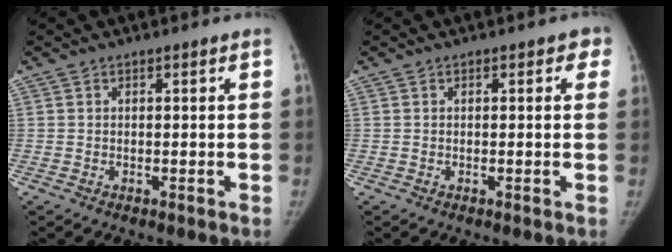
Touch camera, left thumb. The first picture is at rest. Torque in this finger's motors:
{"motor_torque": [-0.11, -0.02, 0.22, 0.13, -0.01]}